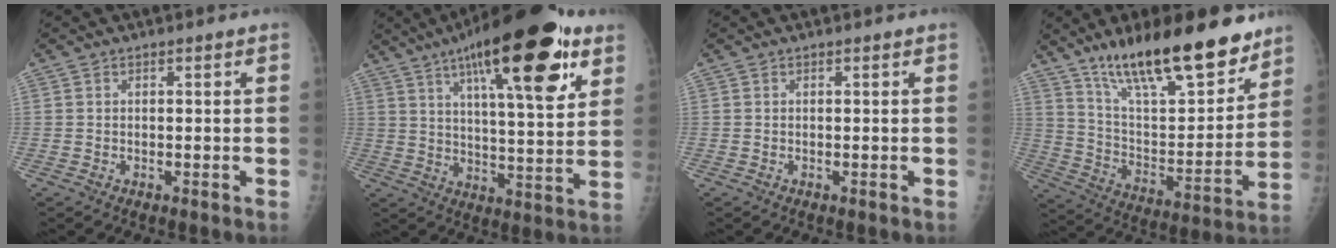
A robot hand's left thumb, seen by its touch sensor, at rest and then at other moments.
{"total": 24.4, "force": [12.5, 7.0, 19.8], "torque": [-0.285, -0.025, 0.189]}
{"total": 0.0}
{"total": 24.5, "force": [17.5, 7.4, 15.5], "torque": [-0.214, -0.079, 0.293]}